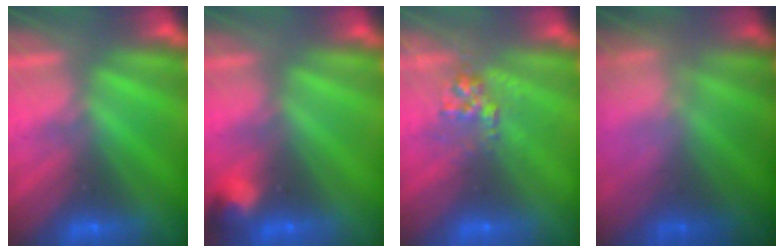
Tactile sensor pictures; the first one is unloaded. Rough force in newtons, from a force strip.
{"total": 2.8}
{"total": 2.7}
{"total": 7.7}